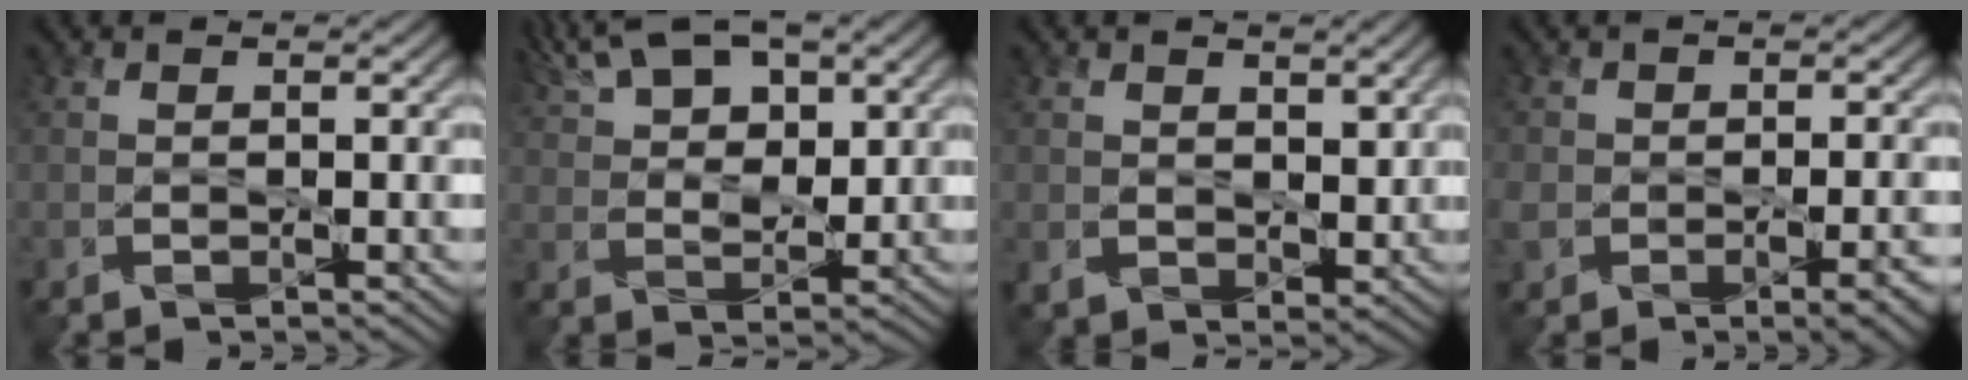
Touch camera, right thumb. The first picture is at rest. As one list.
[{"total": 10.9, "force": [6.0, 5.3, 7.4], "torque": [-0.154, 0.019, 0.098]}, {"total": 3.6, "force": [1.6, 2.7, 1.7], "torque": [-0.052, -0.014, 0.030]}, {"total": 7.0, "force": [-3.2, 4.7, 4.1], "torque": [-0.063, -0.015, -0.040]}]